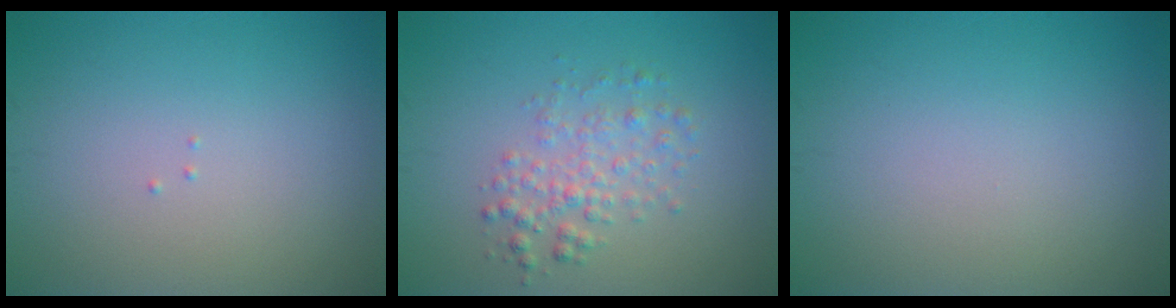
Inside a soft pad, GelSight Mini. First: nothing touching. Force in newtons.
{"total": 2.6, "press": 2.6, "slide": 0.1}
{"total": 0.0}